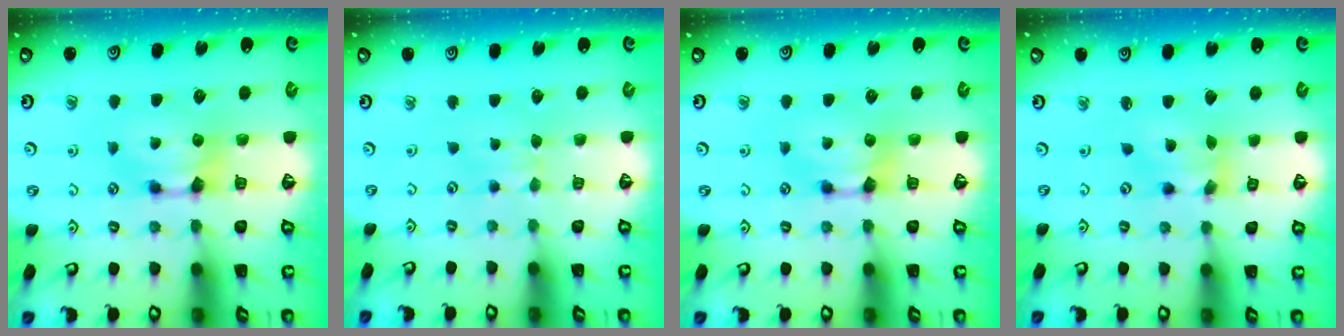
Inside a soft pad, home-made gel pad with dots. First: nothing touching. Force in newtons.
{"total": 2.8, "press": 2.8, "slide": 0.4}
{"total": 0.0}
{"total": 2.9, "press": 2.4, "slide": 1.6}